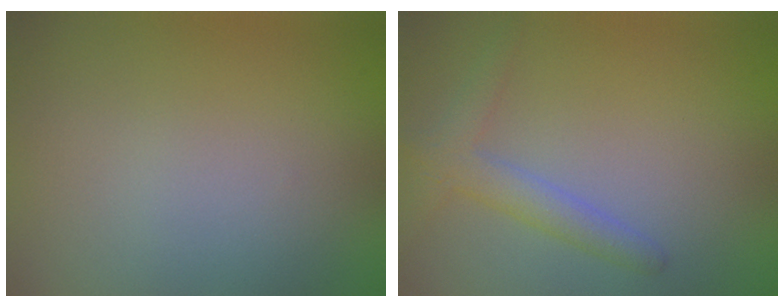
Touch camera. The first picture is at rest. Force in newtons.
{"total": 2.6, "press": 2.5, "slide": 0.1}